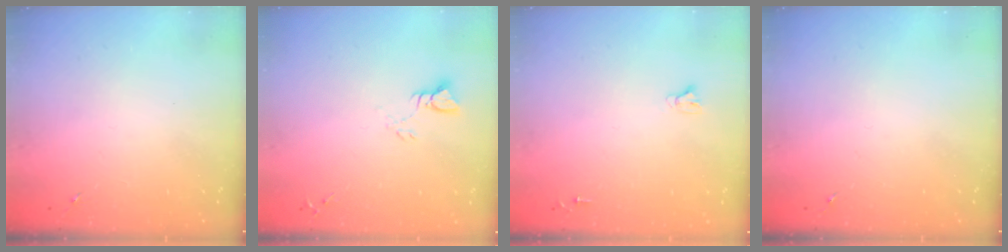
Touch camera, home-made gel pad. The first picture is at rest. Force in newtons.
{"total": 2.8, "press": 2.8, "slide": 0.2}
{"total": 2.4, "press": 2.4, "slide": 0.2}
{"total": 0.0}